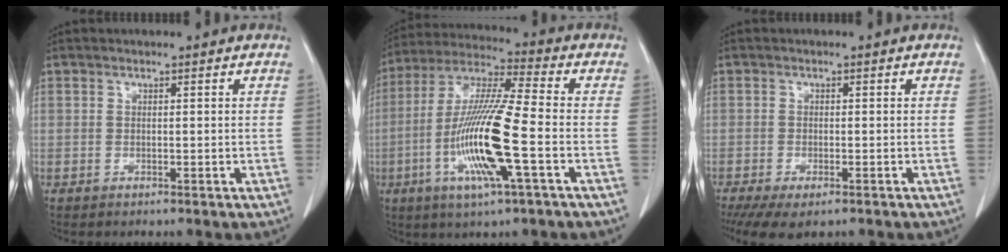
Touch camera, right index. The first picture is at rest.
{"total": 15.7, "force": [-4.3, 0.7, 15.1], "torque": [-0.310, -0.012, -0.085]}
{"total": 7.6, "force": [-5.3, 2.8, 4.6], "torque": [-0.073, -0.016, -0.081]}